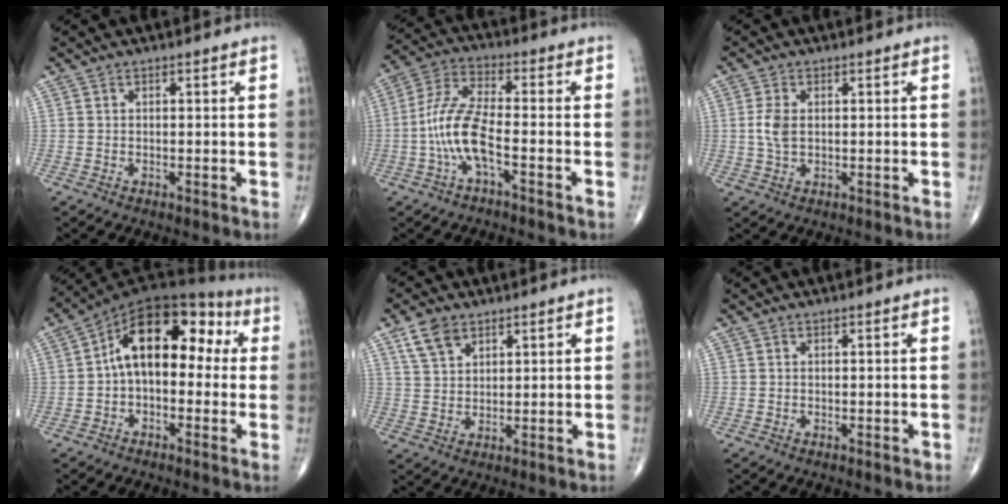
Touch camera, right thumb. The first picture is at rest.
{"total": 9.9, "force": [-3.0, 3.0, 8.9], "torque": [-0.200, 0.037, -0.062]}
{"total": 3.9, "force": [0.3, 2.4, 3.1], "torque": [-0.070, 0.002, 0.006]}
{"total": 15.4, "force": [1.5, 9.2, 12.2], "torque": [-0.158, 0.057, 0.010]}
{"total": 5.7, "force": [3.4, 3.4, 3.0], "torque": [-0.045, -0.013, 0.069]}
{"total": 0.0}